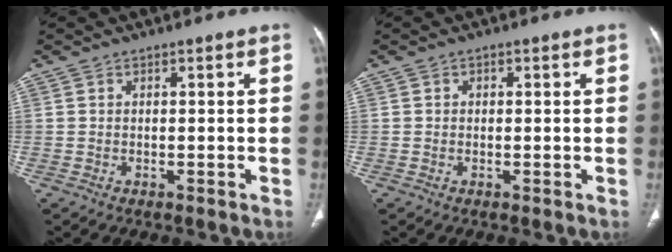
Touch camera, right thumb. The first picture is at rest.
{"total": 0.7, "force": [0.1, 0.6, 0.3], "torque": [0.003, 0.002, -0.001]}